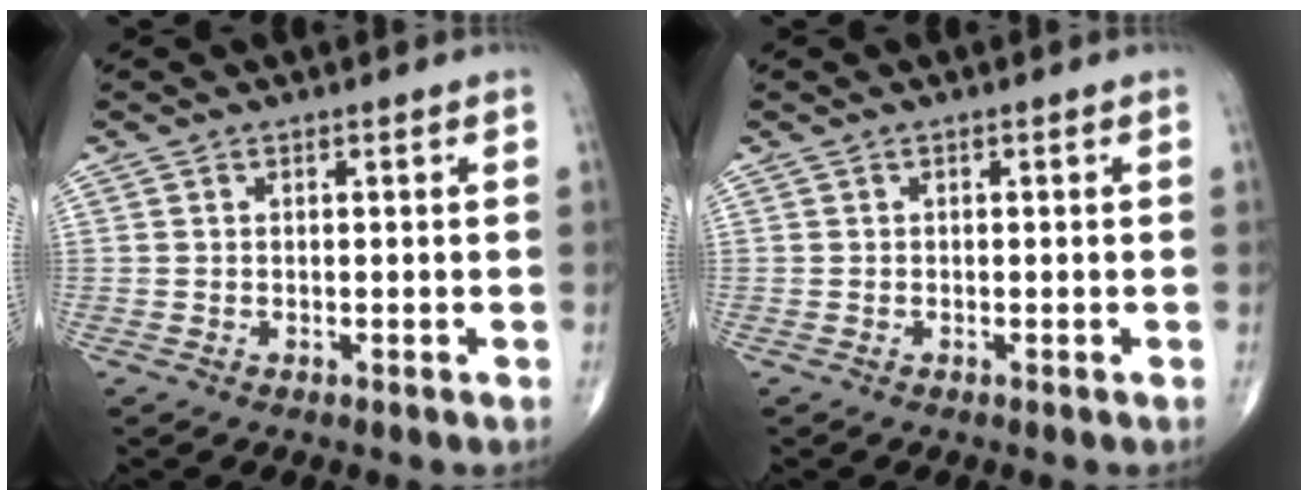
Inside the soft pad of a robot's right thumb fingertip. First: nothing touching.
{"total": 0.0}